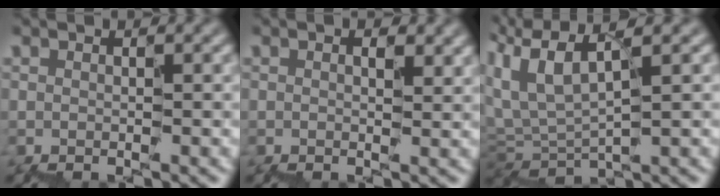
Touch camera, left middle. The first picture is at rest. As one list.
[{"total": 1.6, "force": [0.7, 0.9, 1.2], "torque": [-0.009, 0.008, 0.006]}, {"total": 5.4, "force": [3.2, 2.2, 3.8], "torque": [-0.104, 0.022, 0.059]}]